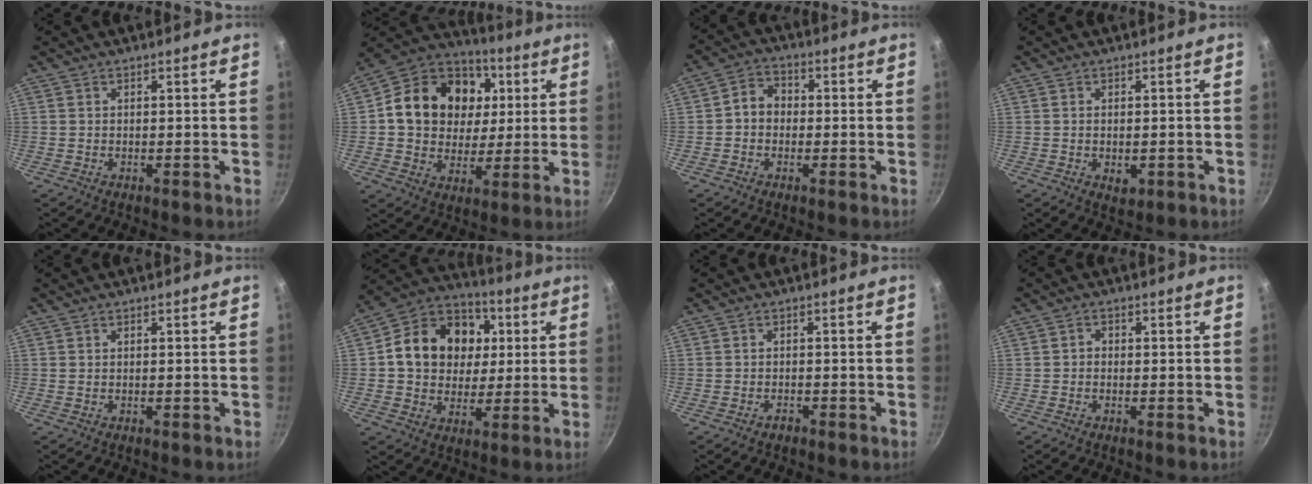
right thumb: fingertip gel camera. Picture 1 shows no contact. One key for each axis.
{"total": 20.3, "fx": 4.1, "fy": 16.4, "fz": 11.2, "tx": -0.168, "ty": 0.012, "tz": 0.063}
{"total": 5.1, "fx": -0.4, "fy": 4.3, "fz": 2.7, "tx": -0.021, "ty": 0.014, "tz": -0.019}
{"total": 2.8, "fx": -0.5, "fy": 1.8, "fz": 2.1, "tx": -0.031, "ty": -0.007, "tz": -0.006}
{"total": 0.0}
{"total": 17.9, "fx": 3.0, "fy": 14.6, "fz": 10.0, "tx": -0.139, "ty": 0.018, "tz": 0.039}
{"total": 1.4, "fx": -1.1, "fy": 0.8, "fz": 0.6, "tx": -0.008, "ty": 0.012, "tz": -0.017}
{"total": 1.2, "fx": -0.4, "fy": 1.0, "fz": 0.5, "tx": -0.007, "ty": 0.006, "tz": -0.008}